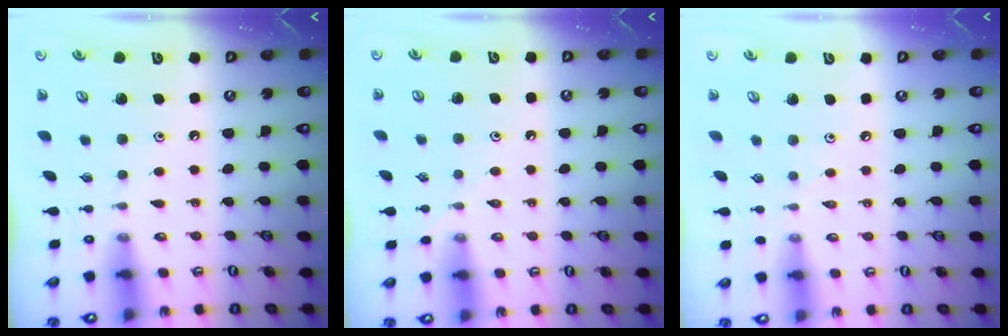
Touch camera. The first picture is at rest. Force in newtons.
{"total": 3.3, "press": 3.2, "slide": 0.6}
{"total": 1.5, "press": 1.5, "slide": 0.4}